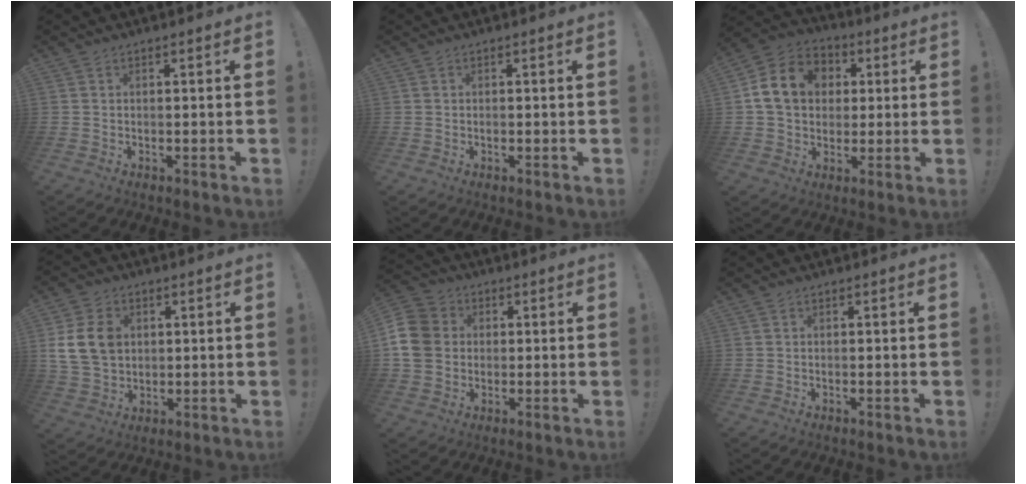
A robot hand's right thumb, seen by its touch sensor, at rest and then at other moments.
{"total": 1.3, "force": [0.3, 1.3, -0.1], "torque": [0.008, -0.005, 0.004]}
{"total": 14.9, "force": [3.2, 12.1, 8.0], "torque": [-0.122, 0.004, 0.068]}
{"total": 12.3, "force": [2.7, 9.7, 7.1], "torque": [-0.131, -0.001, 0.059]}
{"total": 11.6, "force": [0.6, 10.0, 5.8], "torque": [-0.116, 0.013, 0.016]}
{"total": 0.0}